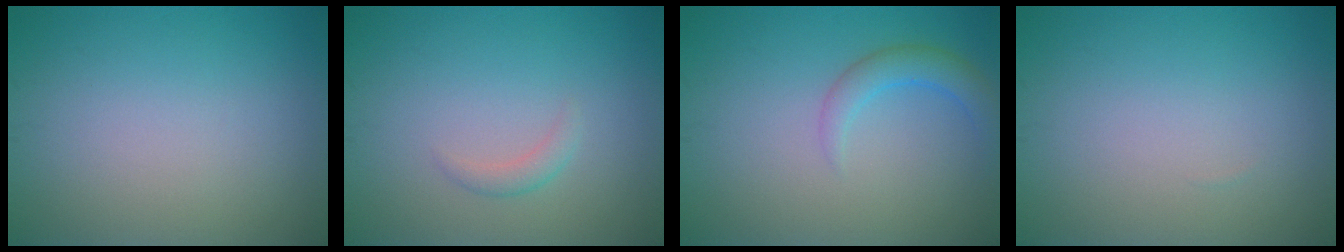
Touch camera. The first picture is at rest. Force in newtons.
{"total": 1.1, "press": 1.1, "slide": 0.1}
{"total": 2.4, "press": 2.4, "slide": 0.3}
{"total": 0.0}